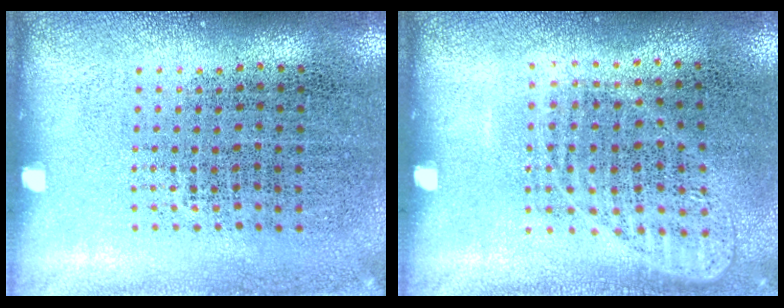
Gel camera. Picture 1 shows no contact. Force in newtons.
{"total": 0.9, "press": 0.9, "slide": 0.3}